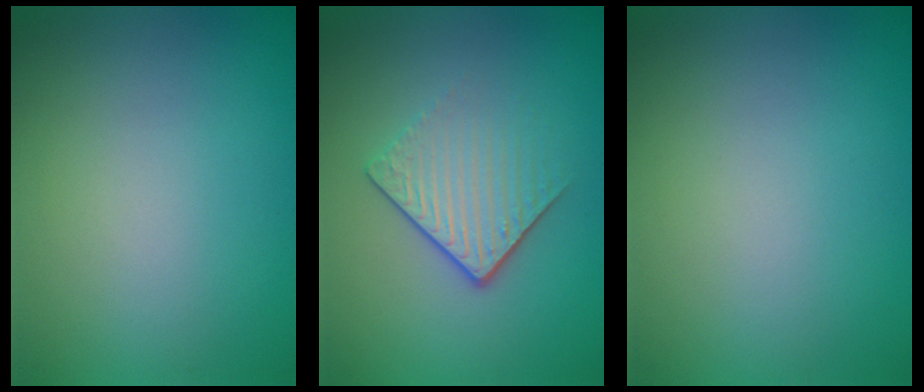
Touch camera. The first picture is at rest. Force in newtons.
{"total": 4.1, "press": 2.5, "slide": 3.2}
{"total": 0.0}